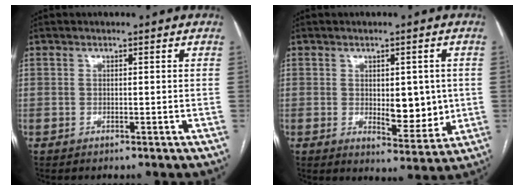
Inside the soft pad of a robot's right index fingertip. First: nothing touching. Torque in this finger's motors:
{"motor_torque": [0.28, 0.30, 0.11, 0.03]}